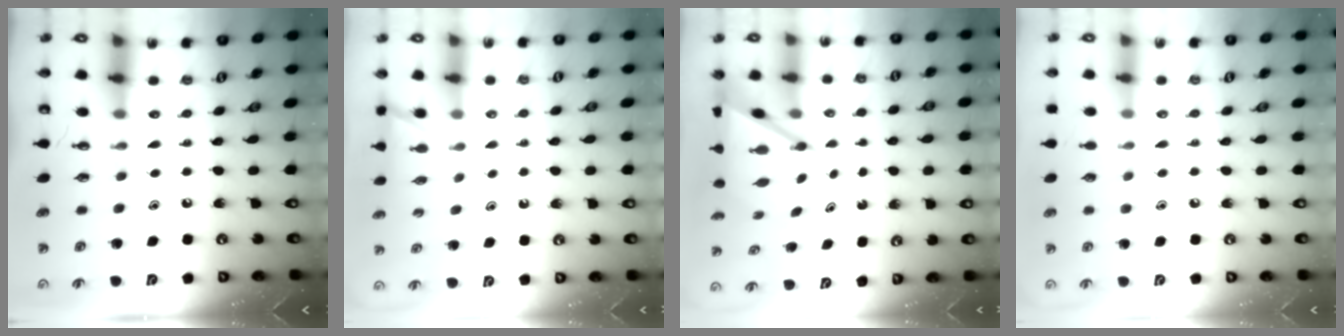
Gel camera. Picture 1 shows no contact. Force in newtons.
{"total": 2.4, "press": 2.4, "slide": 0.2}
{"total": 7.5, "press": 7.4, "slide": 0.7}
{"total": 5.8, "press": 5.8, "slide": 0.7}